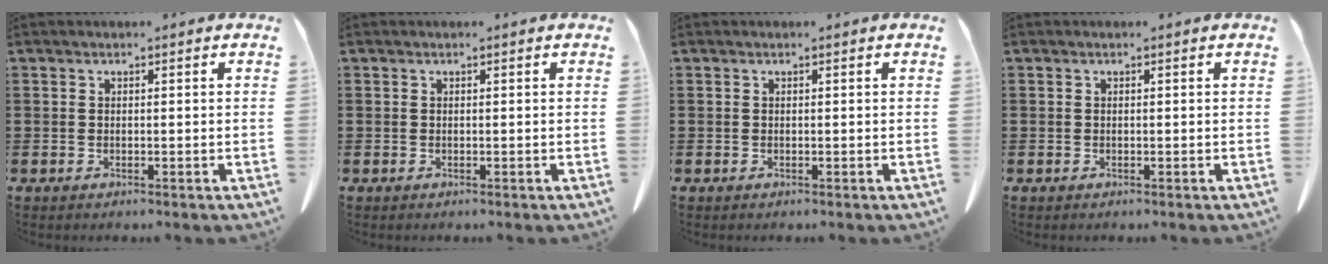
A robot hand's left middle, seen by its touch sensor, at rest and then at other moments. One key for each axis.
{"total": 0.0}
{"total": 0.0}
{"total": 0.0}